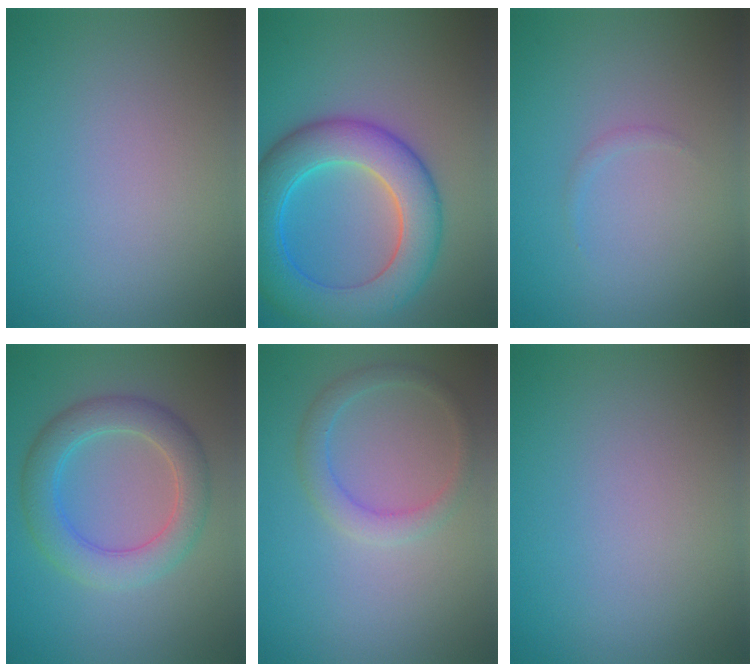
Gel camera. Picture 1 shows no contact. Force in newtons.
{"total": 8.6, "press": 8.6, "slide": 0.2}
{"total": 0.5, "press": 0.5, "slide": 0.0}
{"total": 4.9, "press": 4.9, "slide": 0.2}
{"total": 2.3, "press": 2.3, "slide": 0.2}
{"total": 0.0}